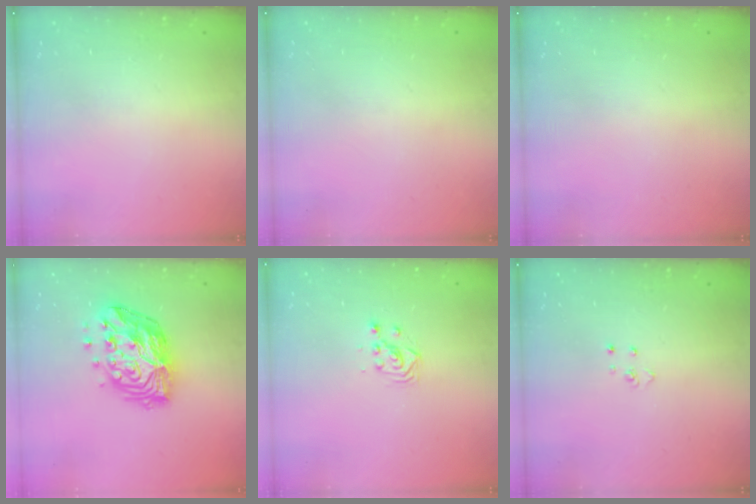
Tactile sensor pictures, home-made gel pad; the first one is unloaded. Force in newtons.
{"total": 0.0}
{"total": 0.0}
{"total": 15.0, "press": 15.0, "slide": 1.5}
{"total": 3.0, "press": 3.0, "slide": 0.2}
{"total": 2.8, "press": 2.8, "slide": 0.3}